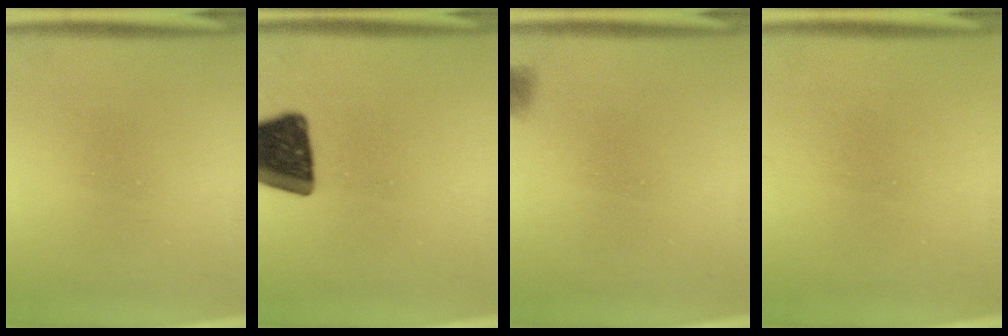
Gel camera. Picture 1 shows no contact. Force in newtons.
{"total": 16.2}
{"total": 1.2}
{"total": 1.1}